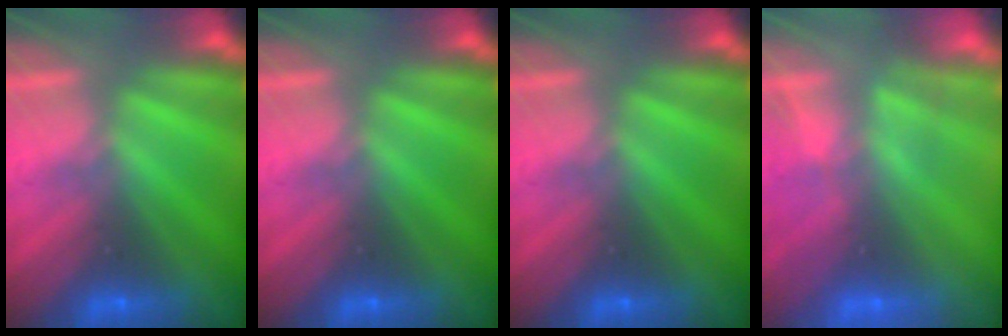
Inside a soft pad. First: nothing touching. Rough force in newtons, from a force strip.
{"total": 0.0}
{"total": 0.0}
{"total": 2.8}